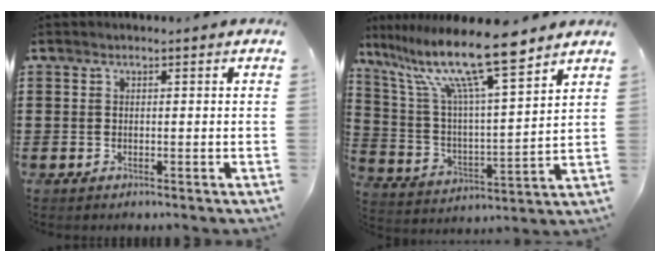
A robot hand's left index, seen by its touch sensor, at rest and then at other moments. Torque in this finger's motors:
{"motor_torque": [1.10, -1.03, 1.05, 0.21]}